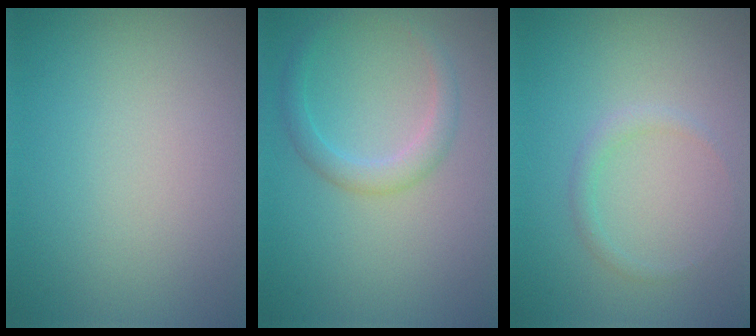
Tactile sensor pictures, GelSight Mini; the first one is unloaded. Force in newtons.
{"total": 2.2, "press": 2.2, "slide": 0.1}
{"total": 1.0, "press": 1.0, "slide": 0.1}